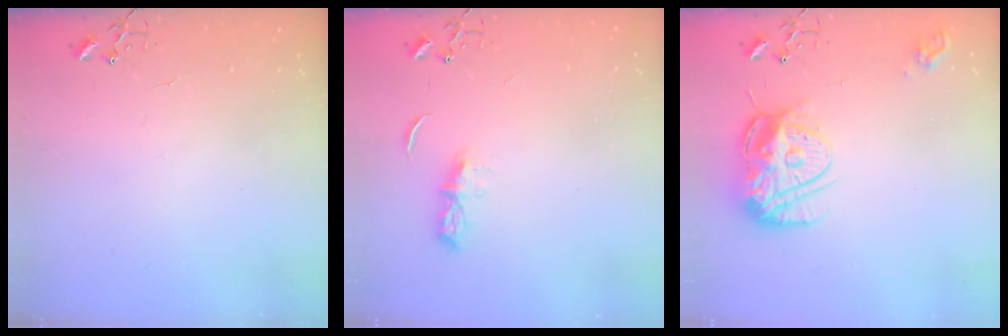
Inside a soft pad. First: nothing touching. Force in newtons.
{"total": 6.1, "press": 6.0, "slide": 0.7}
{"total": 19.1, "press": 19.1, "slide": 1.5}